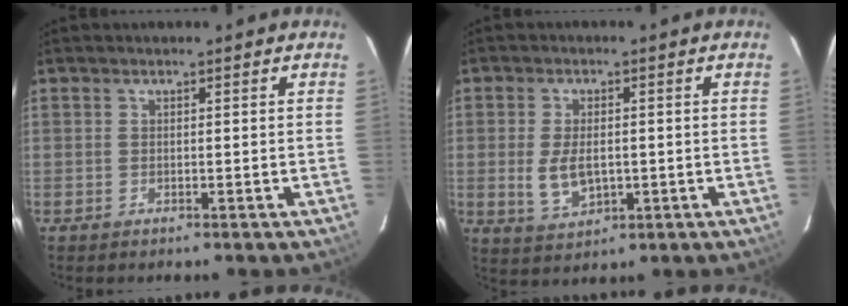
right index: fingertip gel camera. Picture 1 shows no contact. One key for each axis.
{"total": 6.6, "fx": -0.8, "fy": 3.8, "fz": 5.3, "tx": -0.111, "ty": -0.009, "tz": -0.006}